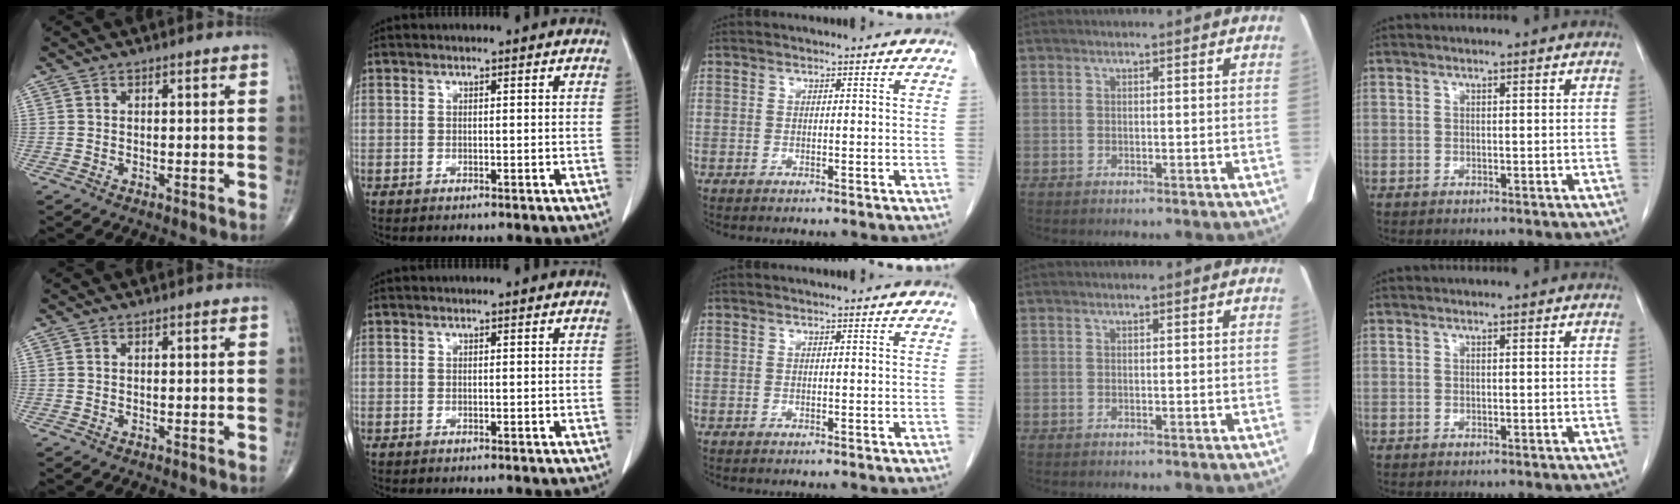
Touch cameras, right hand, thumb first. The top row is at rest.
{}